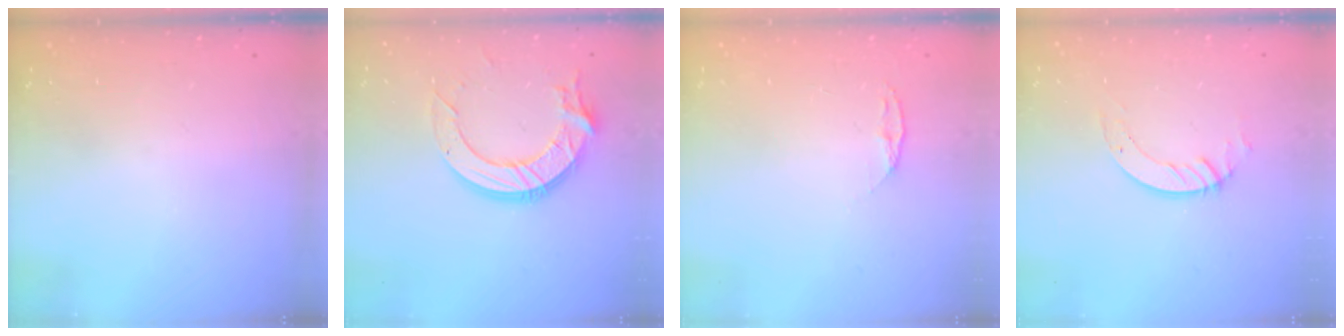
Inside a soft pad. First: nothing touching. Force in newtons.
{"total": 13.5, "press": 13.4, "slide": 1.6}
{"total": 4.1, "press": 4.1, "slide": 0.5}
{"total": 3.4, "press": 3.4, "slide": 0.1}